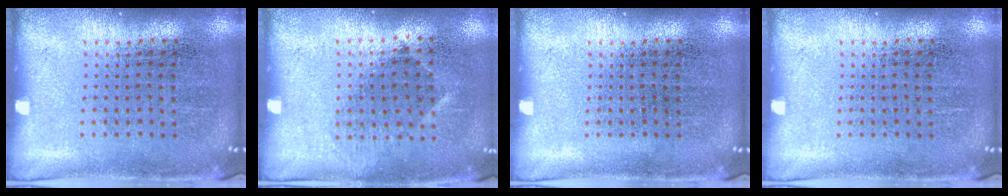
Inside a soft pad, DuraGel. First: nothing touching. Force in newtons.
{"total": 0.9, "press": 0.7, "slide": 0.6}
{"total": 0.0}
{"total": 0.0}